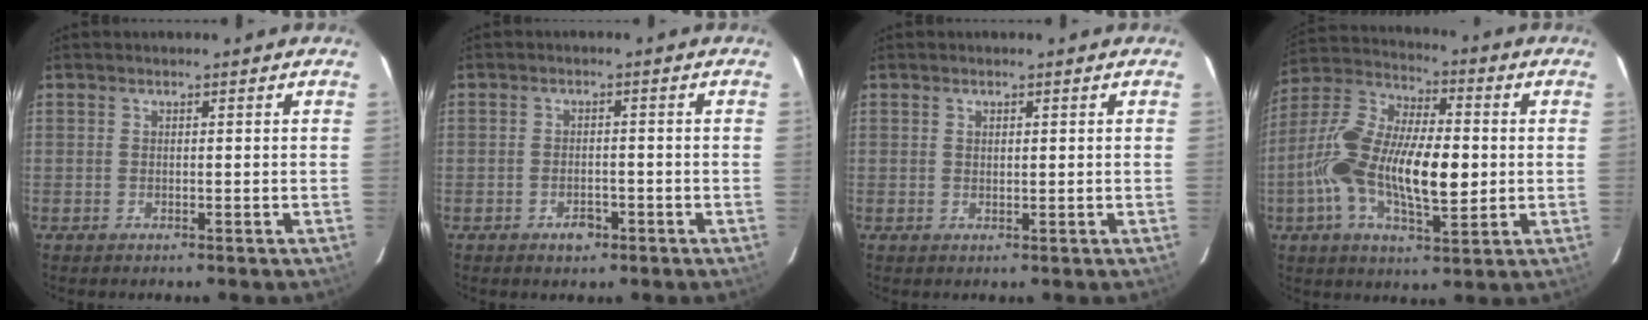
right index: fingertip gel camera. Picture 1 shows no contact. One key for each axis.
{"total": 3.1, "fx": -1.8, "fy": 2.0, "fz": 1.5, "tx": -0.030, "ty": 0.003, "tz": -0.024}
{"total": 0.9, "fx": 0.5, "fy": 0.5, "fz": 0.5, "tx": -0.008, "ty": 0.002, "tz": 0.009}
{"total": 18.8, "fx": -2.1, "fy": 7.5, "fz": 17.1, "tx": -0.333, "ty": 0.004, "tz": -0.045}